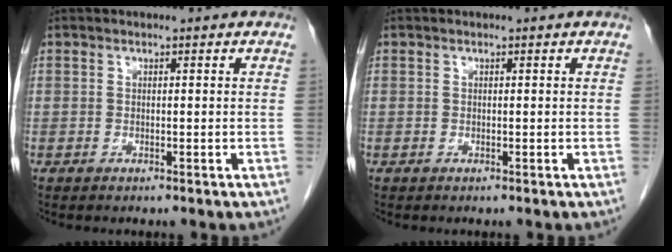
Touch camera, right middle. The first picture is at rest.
{"total": 0.0}